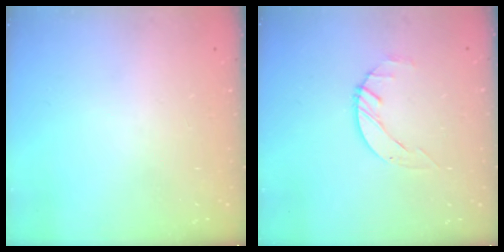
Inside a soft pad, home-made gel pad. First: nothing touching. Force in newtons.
{"total": 1.4, "press": 1.4, "slide": 0.2}